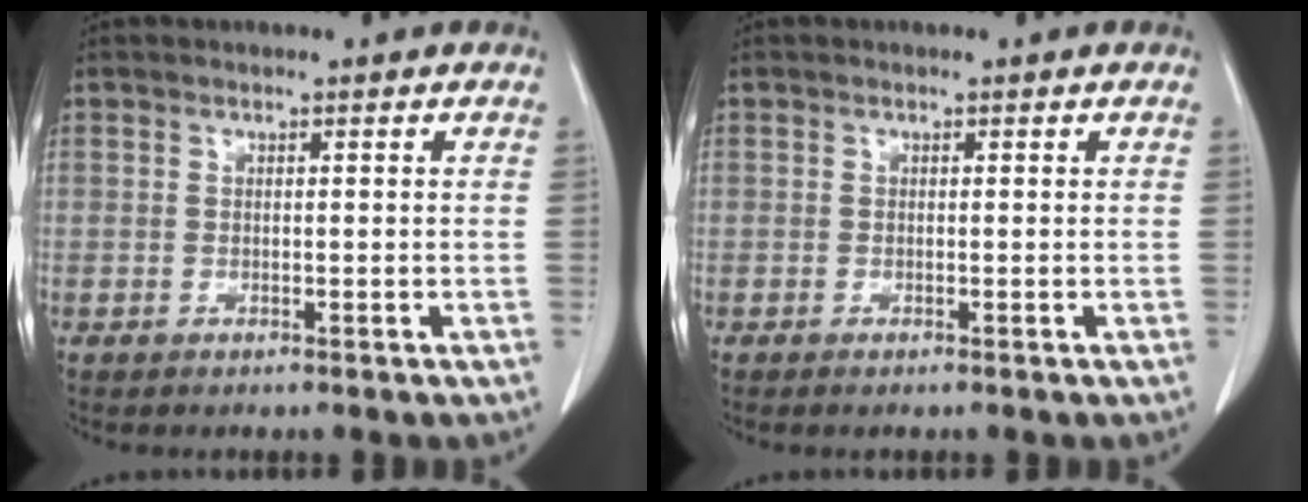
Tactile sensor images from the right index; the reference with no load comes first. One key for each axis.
{"total": 0.0}